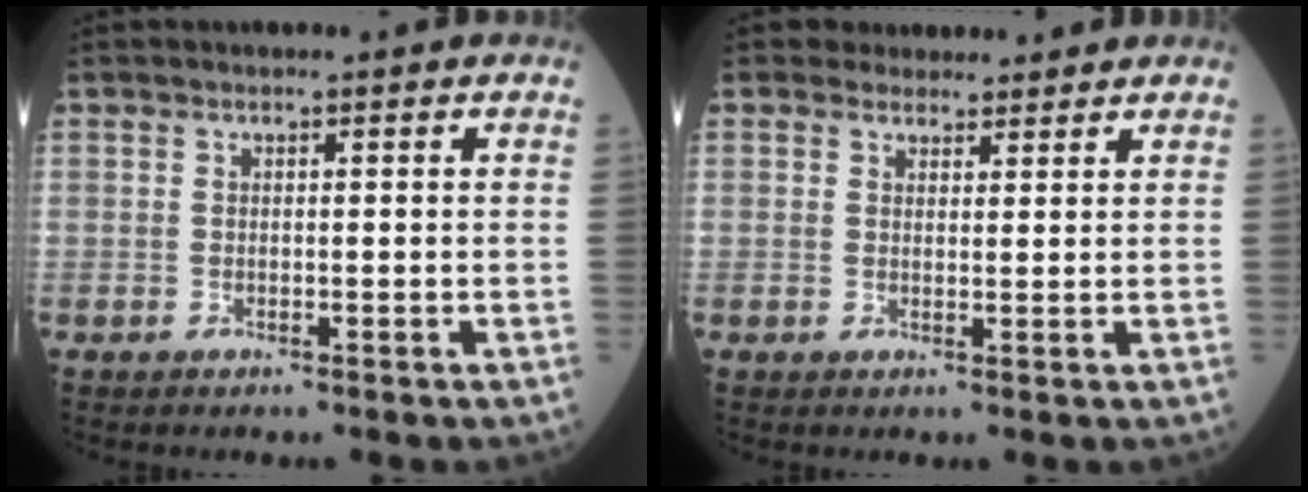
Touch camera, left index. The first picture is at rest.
{"total": 4.1, "force": [3.7, 1.7, 0.1], "torque": [0.014, 0.008, 0.047]}